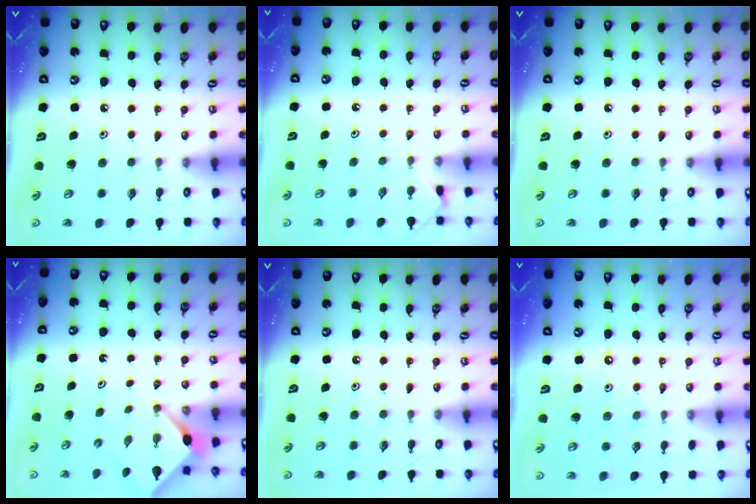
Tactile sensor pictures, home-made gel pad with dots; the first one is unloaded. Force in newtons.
{"total": 2.1, "press": 2.0, "slide": 0.5}
{"total": 0.0}
{"total": 2.4, "press": 2.4, "slide": 0.3}
{"total": 0.0}
{"total": 1.0, "press": 0.9, "slide": 0.3}